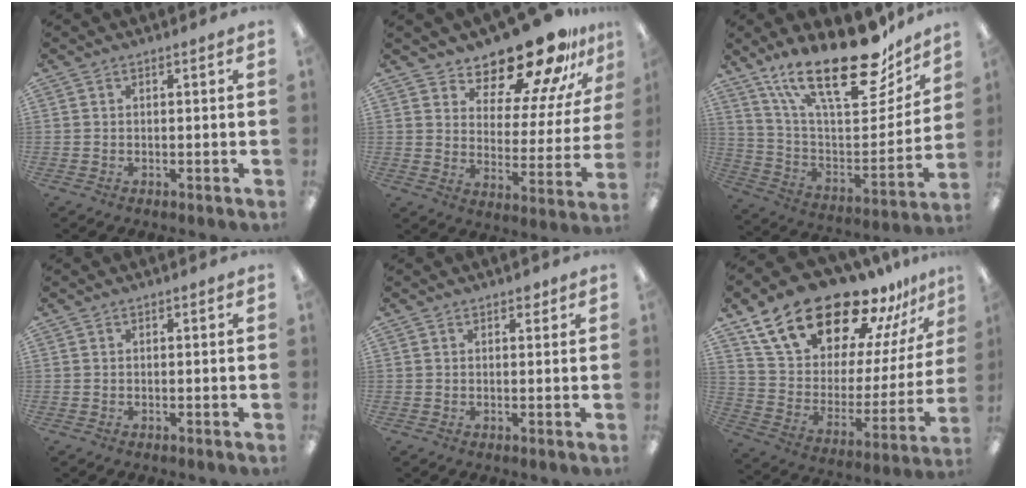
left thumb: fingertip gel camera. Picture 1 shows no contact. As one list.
[{"total": 19.6, "force": [16.9, 5.6, 8.1], "torque": [-0.117, -0.134, 0.284]}, {"total": 27.3, "force": [18.8, 10.1, 17.0], "torque": [-0.264, -0.120, 0.323]}, {"total": 0.0}, {"total": 1.5, "force": [1.1, 0.8, 0.6], "torque": [0.004, -0.006, 0.017]}, {"total": 24.4, "force": [18.2, 11.6, 11.2], "torque": [-0.182, -0.122, 0.328]}]